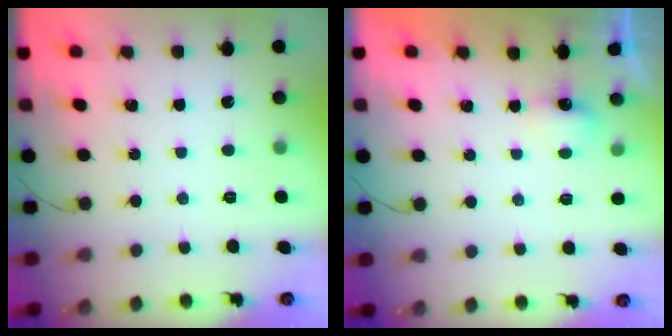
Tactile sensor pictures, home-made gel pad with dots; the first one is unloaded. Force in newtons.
{"total": 2.5, "press": 2.5, "slide": 0.6}